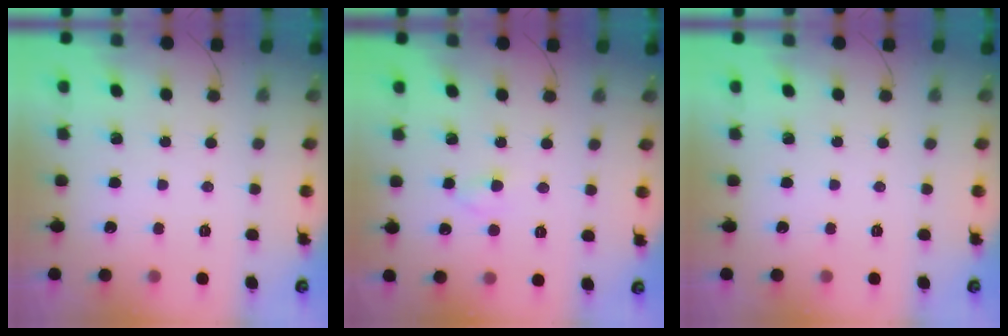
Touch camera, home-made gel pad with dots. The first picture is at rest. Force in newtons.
{"total": 2.3, "press": 2.0, "slide": 1.1}
{"total": 0.0}